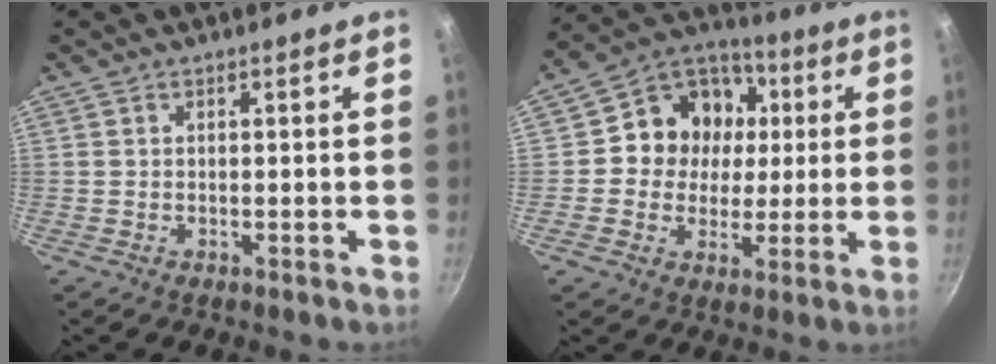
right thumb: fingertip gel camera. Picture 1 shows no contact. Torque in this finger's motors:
{"motor_torque": [0.76, 2.66, 1.34, -0.24, 0.08]}